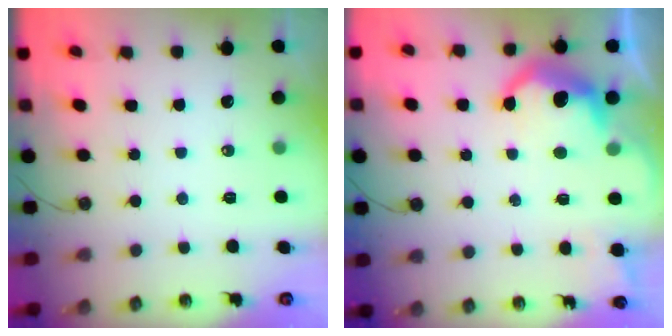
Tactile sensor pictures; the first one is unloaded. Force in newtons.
{"total": 11.5, "press": 11.4, "slide": 1.1}